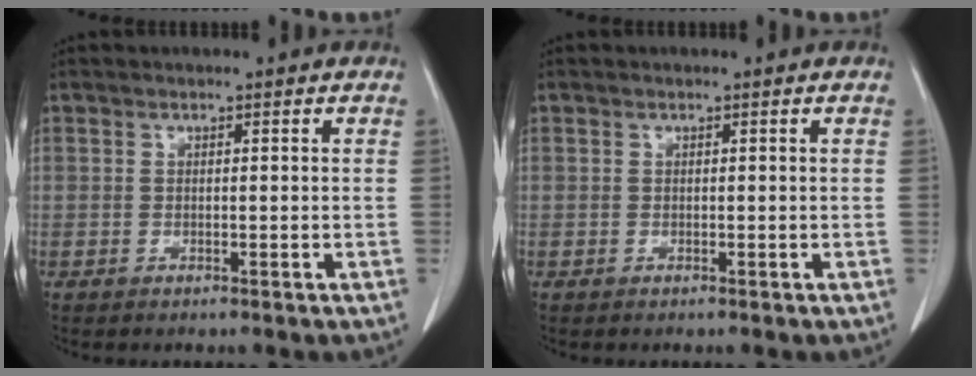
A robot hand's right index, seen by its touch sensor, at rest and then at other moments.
{"total": 0.0}